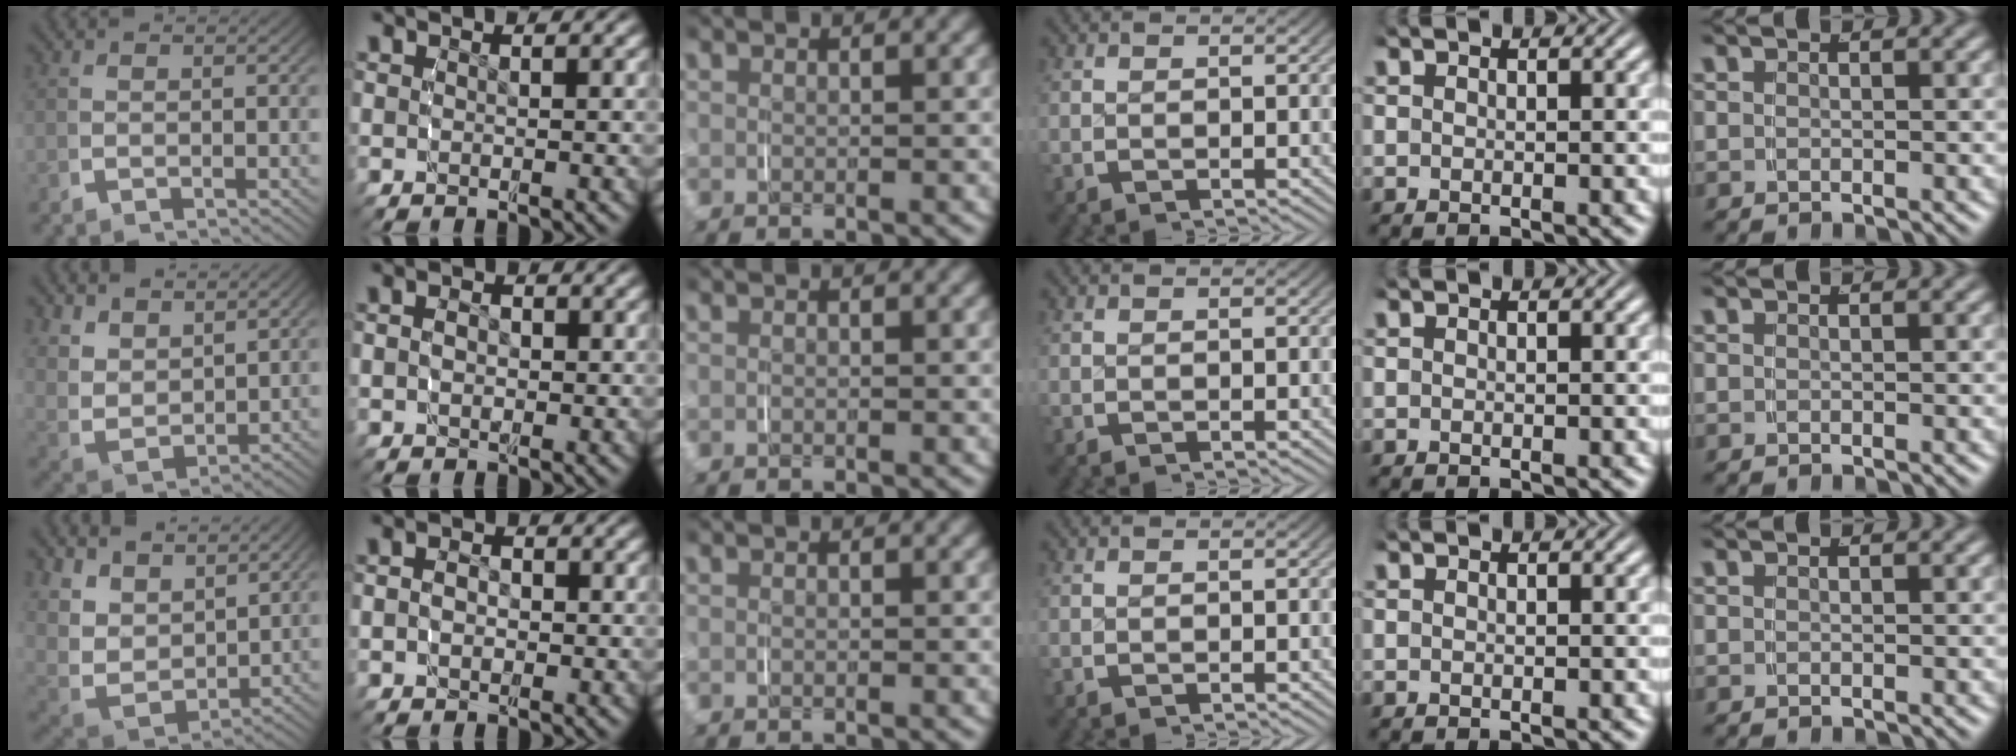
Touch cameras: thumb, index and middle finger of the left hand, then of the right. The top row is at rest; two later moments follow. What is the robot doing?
{"motion": "grasp_and_lifting", "object": "scarf"}